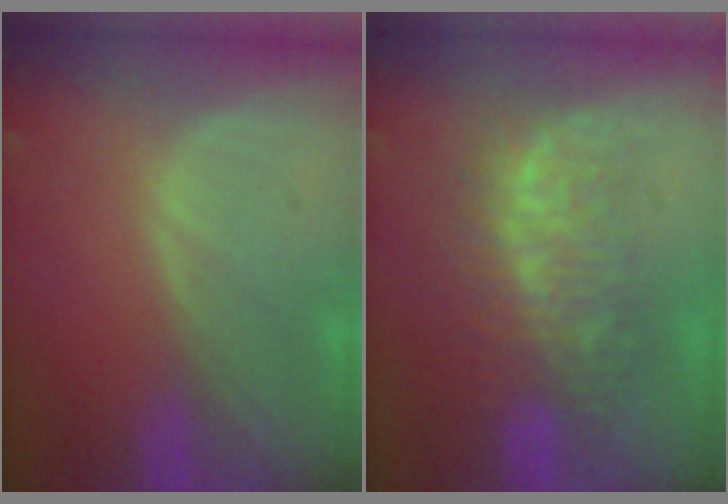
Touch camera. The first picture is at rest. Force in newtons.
{"total": 7.6, "press": 7.4, "slide": 1.3}